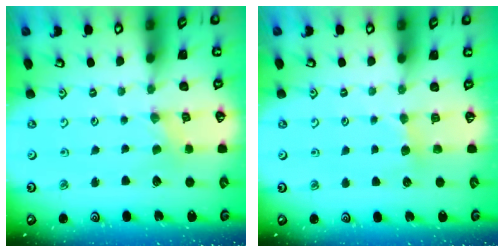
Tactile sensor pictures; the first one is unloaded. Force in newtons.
{"total": 4.0, "press": 3.9, "slide": 0.6}